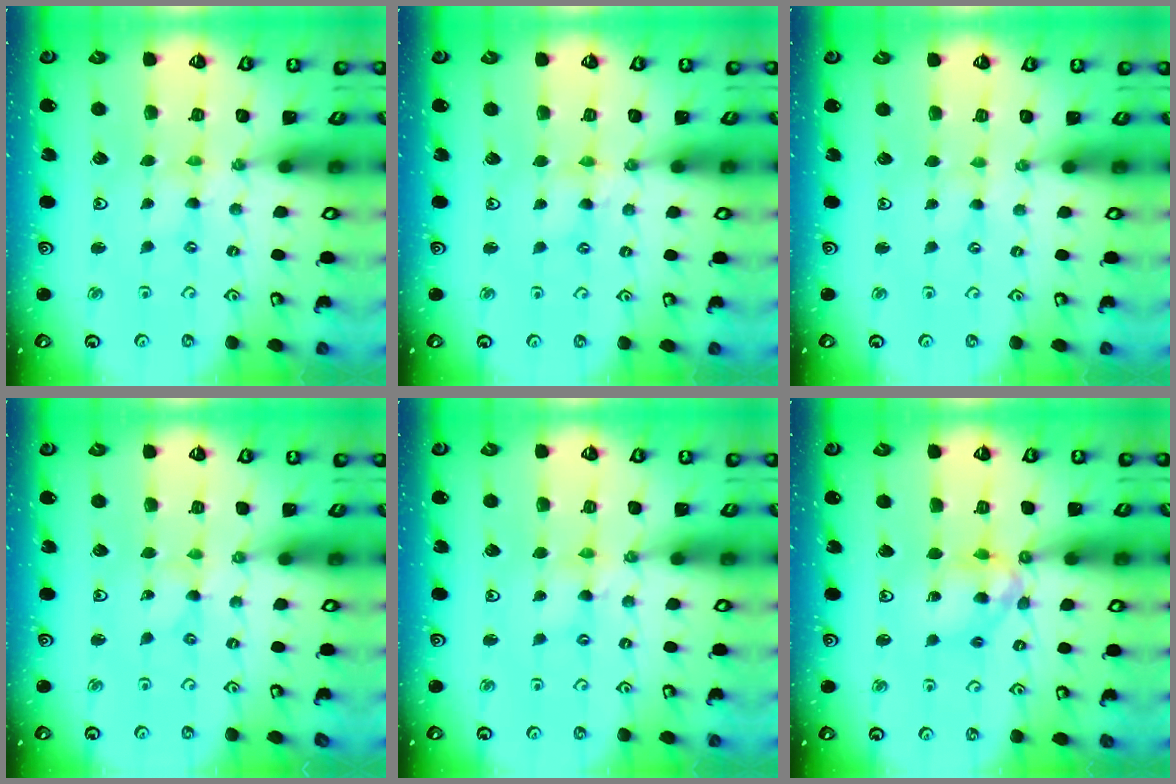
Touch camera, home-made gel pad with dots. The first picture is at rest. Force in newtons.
{"total": 2.9, "press": 2.9, "slide": 0.4}
{"total": 0.0}
{"total": 0.0}
{"total": 1.7, "press": 1.7, "slide": 0.2}
{"total": 11.7, "press": 11.6, "slide": 1.2}